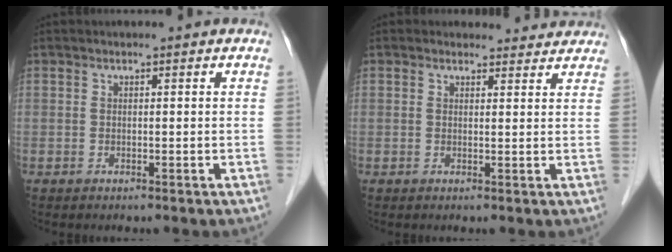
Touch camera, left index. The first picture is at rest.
{"total": 3.2, "force": [2.9, 1.3, -0.2], "torque": [0.005, 0.001, 0.024]}